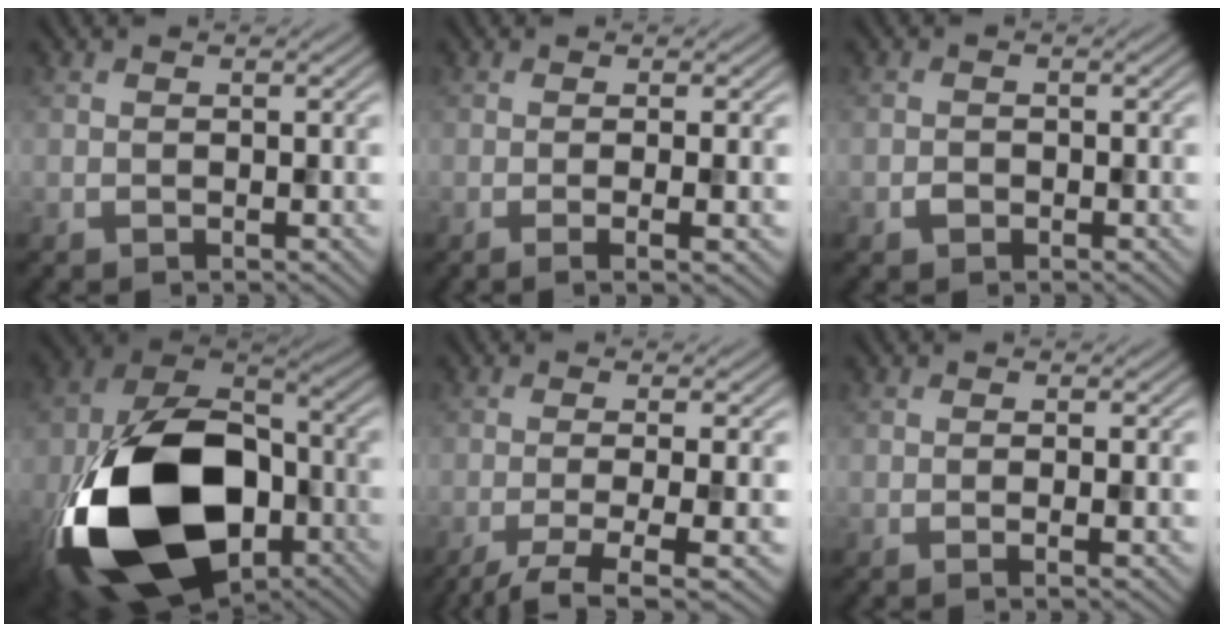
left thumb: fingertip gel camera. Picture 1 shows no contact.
{"total": 2.7, "force": [-0.3, 0.5, 2.7], "torque": [-0.039, 0.003, -0.014]}
{"total": 0.9, "force": [-0.5, 0.7, 0.1], "torque": [-0.003, -0.002, -0.011]}
{"total": 21.7, "force": [-7.1, 13.9, 15.1], "torque": [-0.347, -0.052, -0.109]}
{"total": 5.6, "force": [-2.2, 1.0, 5.0], "torque": [-0.077, 0.000, -0.045]}
{"total": 1.4, "force": [0.1, 0.2, 1.4], "torque": [-0.026, 0.001, -0.005]}